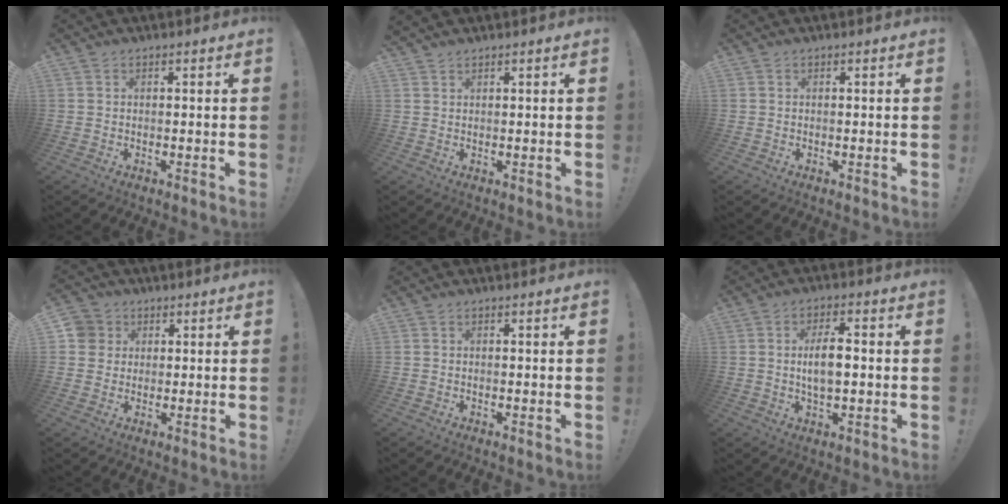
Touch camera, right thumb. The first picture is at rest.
{"total": 1.1, "force": [1.0, 0.1, 0.4], "torque": [-0.005, -0.003, 0.019]}
{"total": 0.0}
{"total": 5.1, "force": [1.4, 4.8, 1.0], "torque": [-0.015, -0.001, 0.027]}
{"total": 0.0}
{"total": 7.4, "force": [0.2, 3.1, 6.7], "torque": [-0.121, 0.002, -0.002]}